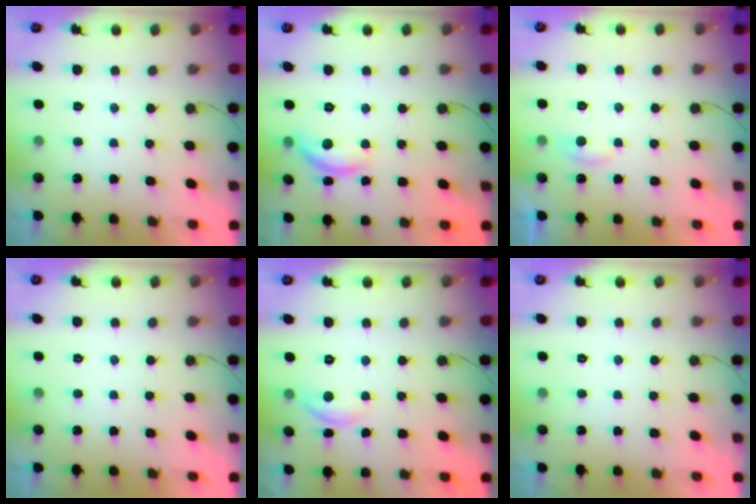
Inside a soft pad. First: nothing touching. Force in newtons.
{"total": 10.5, "press": 10.5, "slide": 0.6}
{"total": 4.1, "press": 4.1, "slide": 0.5}
{"total": 0.0}
{"total": 6.0, "press": 6.0, "slide": 0.4}
{"total": 0.0}